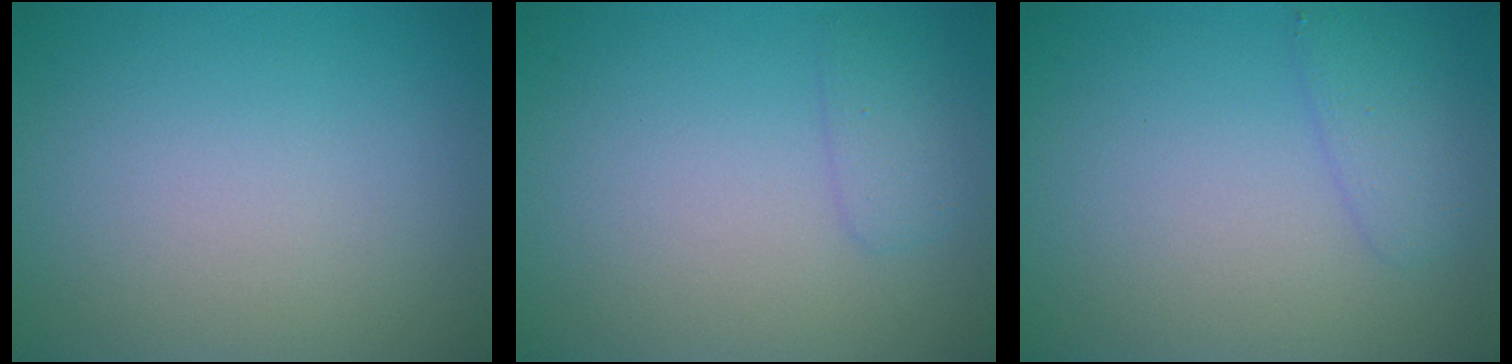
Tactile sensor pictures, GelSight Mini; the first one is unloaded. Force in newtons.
{"total": 1.5, "press": 1.5, "slide": 0.1}
{"total": 1.9, "press": 1.9, "slide": 0.1}